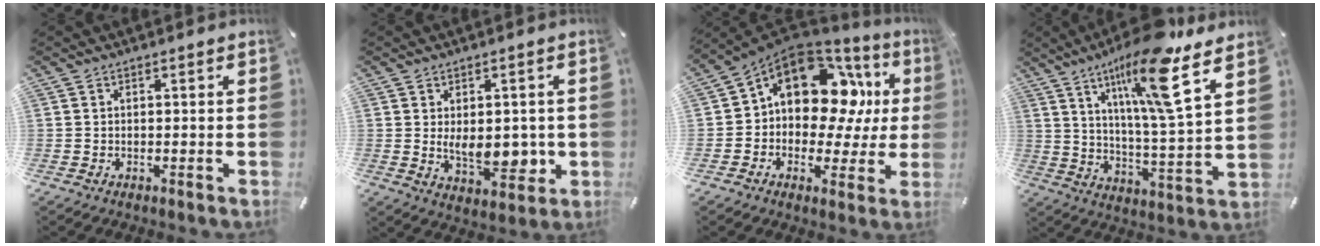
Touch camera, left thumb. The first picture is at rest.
{"total": 9.0, "force": [-0.3, 5.7, 6.9], "torque": [-0.080, 0.000, 0.000]}
{"total": 15.1, "force": [4.9, 10.7, 9.5], "torque": [-0.143, -0.037, 0.081]}
{"total": 18.1, "force": [11.0, 2.6, 14.1], "torque": [-0.238, -0.053, 0.166]}